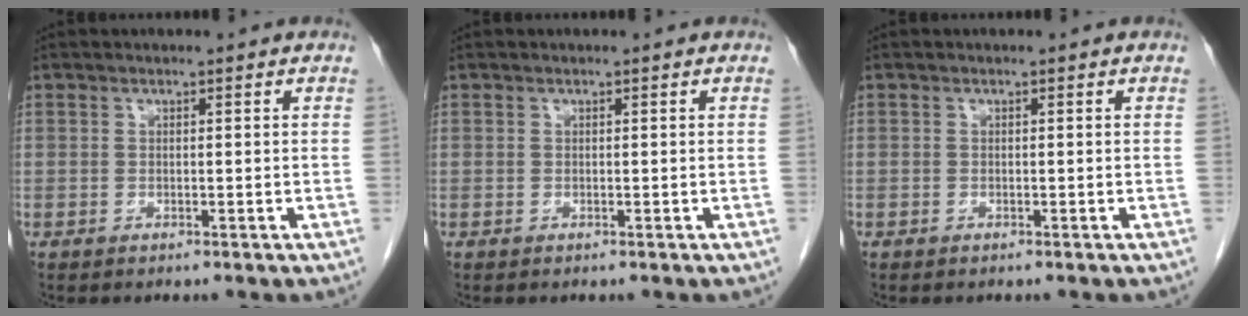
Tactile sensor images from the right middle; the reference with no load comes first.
{"total": 0.0}
{"total": 0.0}